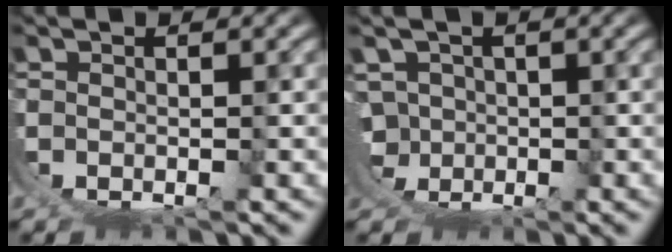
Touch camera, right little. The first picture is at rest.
{"total": 7.8, "force": [-1.3, 7.1, 2.8], "torque": [-0.084, -0.040, -0.017]}